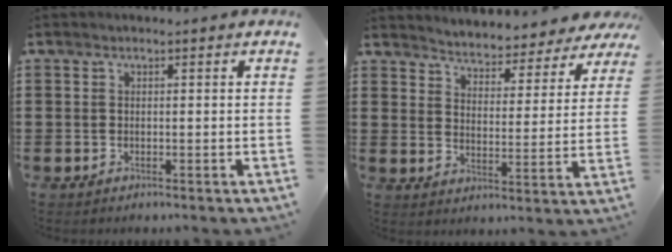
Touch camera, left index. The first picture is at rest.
{"total": 3.7, "force": [3.7, -0.2, -0.3], "torque": [-0.020, -0.037, 0.057]}